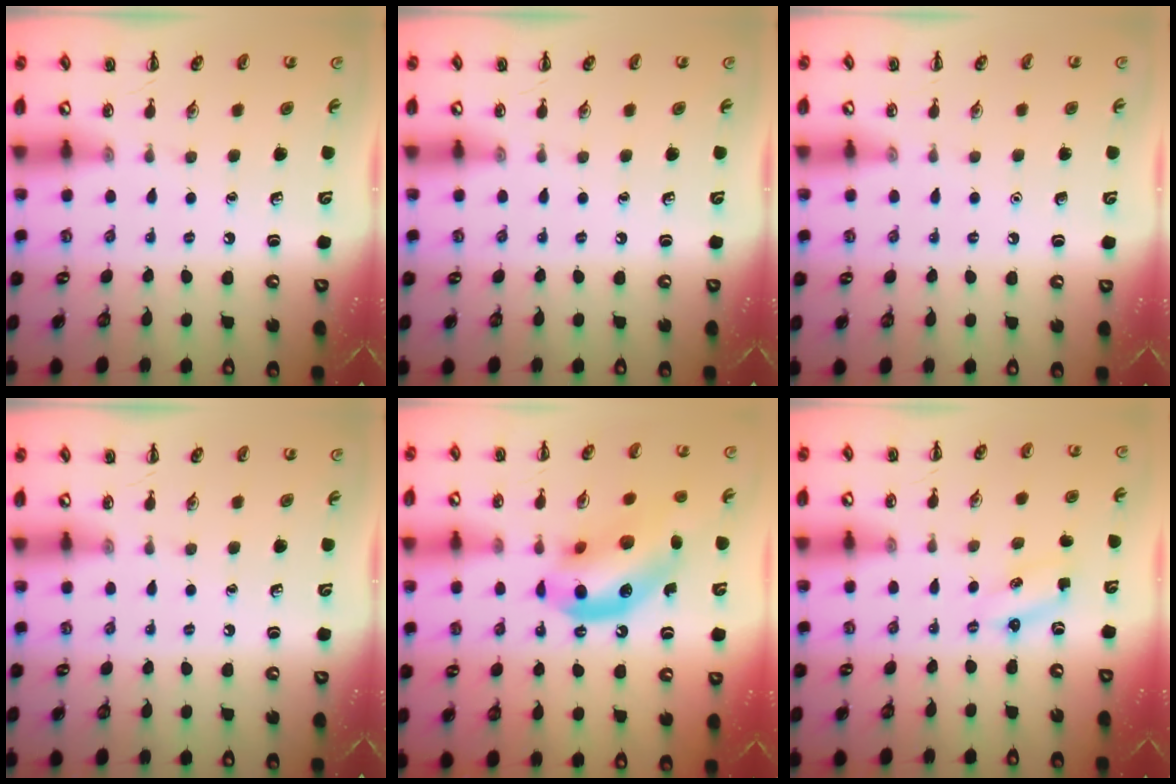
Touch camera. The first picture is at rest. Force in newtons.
{"total": 0.0}
{"total": 1.5, "press": 1.5, "slide": 0.1}
{"total": 0.0}
{"total": 15.3, "press": 15.0, "slide": 3.3}
{"total": 2.4, "press": 2.4, "slide": 0.6}